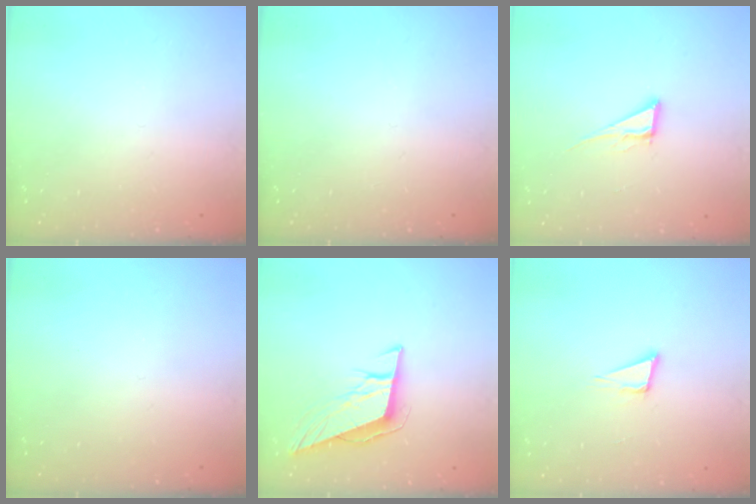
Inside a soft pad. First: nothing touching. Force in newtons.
{"total": 0.0}
{"total": 6.8, "press": 6.8, "slide": 0.2}
{"total": 0.0}
{"total": 10.2, "press": 9.6, "slide": 3.5}
{"total": 4.3, "press": 3.1, "slide": 3.0}